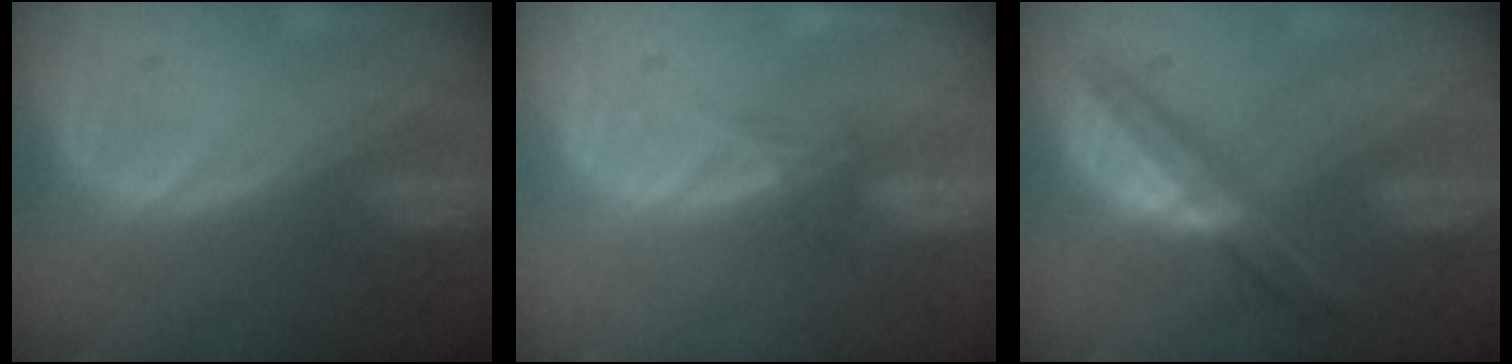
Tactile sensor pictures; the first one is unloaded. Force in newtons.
{"total": 1.1, "press": 1.1, "slide": 0.2}
{"total": 5.9, "press": 5.4, "slide": 2.3}